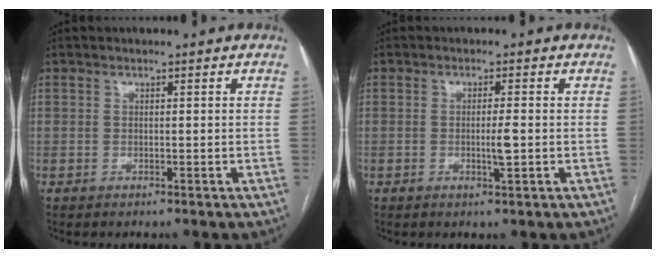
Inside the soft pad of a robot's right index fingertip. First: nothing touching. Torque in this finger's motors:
{"motor_torque": [0.42, 0.43, 0.24, 0.05]}